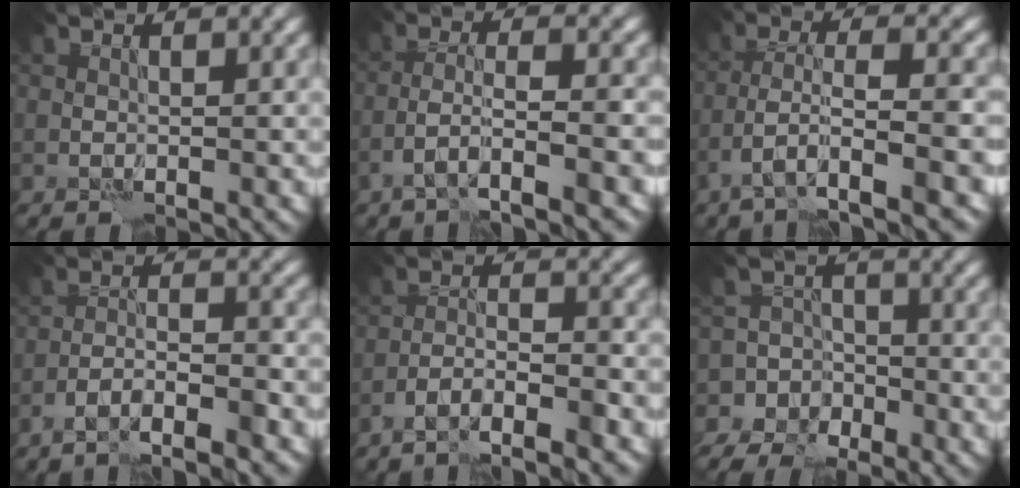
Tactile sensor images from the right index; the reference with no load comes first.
{"total": 4.9, "force": [-2.9, 0.9, 3.8], "torque": [-0.068, 0.005, -0.055]}
{"total": 6.1, "force": [-3.4, 1.4, 4.9], "torque": [-0.089, 0.000, -0.061]}
{"total": 4.7, "force": [-3.7, 0.7, 2.9], "torque": [-0.044, 0.005, -0.065]}
{"total": 5.2, "force": [-4.1, 0.9, 3.1], "torque": [-0.046, 0.002, -0.073]}
{"total": 7.7, "force": [-5.2, 5.7, 0.1], "torque": [0.024, -0.012, -0.101]}